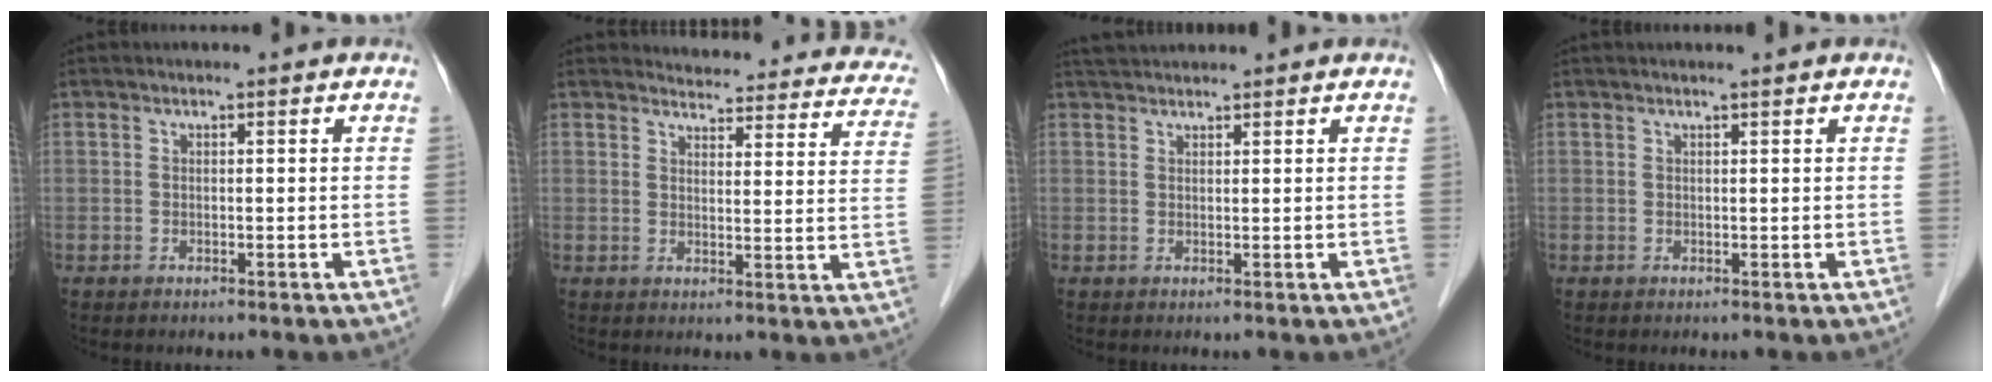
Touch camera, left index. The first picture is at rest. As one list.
[{"total": 19.8, "force": [18.7, 4.7, 4.4], "torque": [-0.029, -0.055, 0.188]}, {"total": 3.2, "force": [3.1, 0.3, 0.9], "torque": [-0.015, 0.031, 0.056]}, {"total": 1.2, "force": [1.0, -0.3, 0.7], "torque": [-0.009, 0.006, 0.017]}]